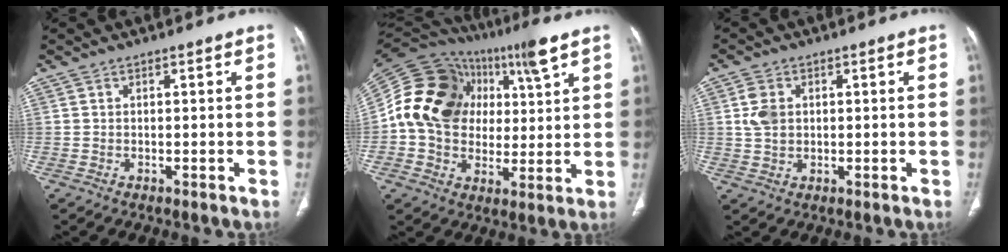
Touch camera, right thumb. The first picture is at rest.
{"total": 18.9, "force": [5.3, 13.0, 12.7], "torque": [-0.190, 0.014, 0.088]}
{"total": 4.5, "force": [0.8, 3.3, 2.9], "torque": [-0.055, 0.001, 0.017]}